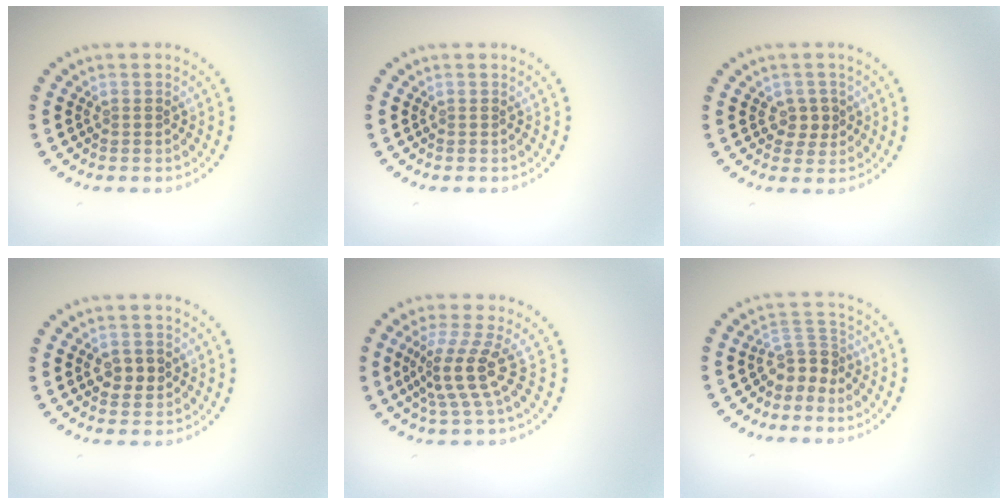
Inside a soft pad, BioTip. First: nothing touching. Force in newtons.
{"total": 0.0}
{"total": 1.7, "press": 1.6, "slide": 0.6}
{"total": 2.4, "press": 2.3, "slide": 0.3}
{"total": 3.8, "press": 2.7, "slide": 2.7}
{"total": 2.8, "press": 2.0, "slide": 2.0}